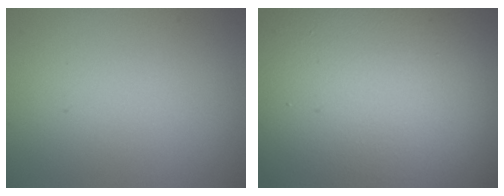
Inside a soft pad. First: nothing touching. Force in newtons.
{"total": 21.3, "press": 21.3, "slide": 0.9}